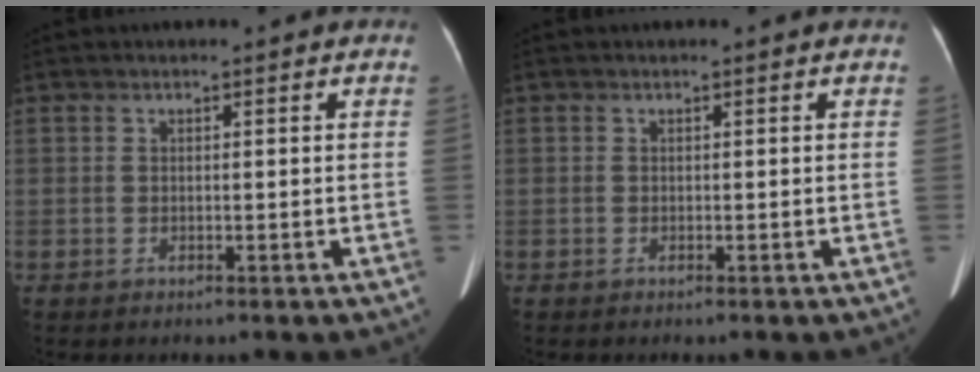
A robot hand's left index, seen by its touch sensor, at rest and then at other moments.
{"total": 0.0}